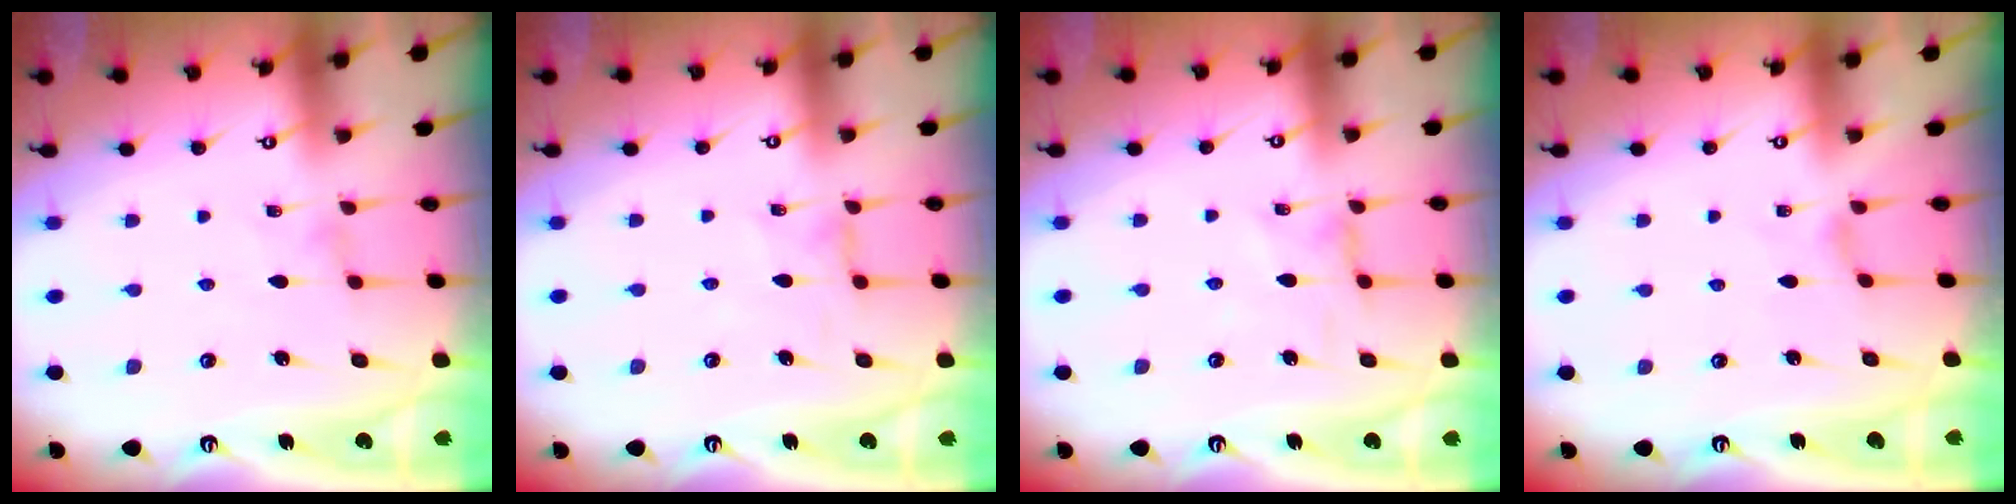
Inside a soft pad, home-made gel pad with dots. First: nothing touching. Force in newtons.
{"total": 1.2, "press": 1.1, "slide": 0.3}
{"total": 1.1, "press": 1.1, "slide": 0.1}
{"total": 0.0}